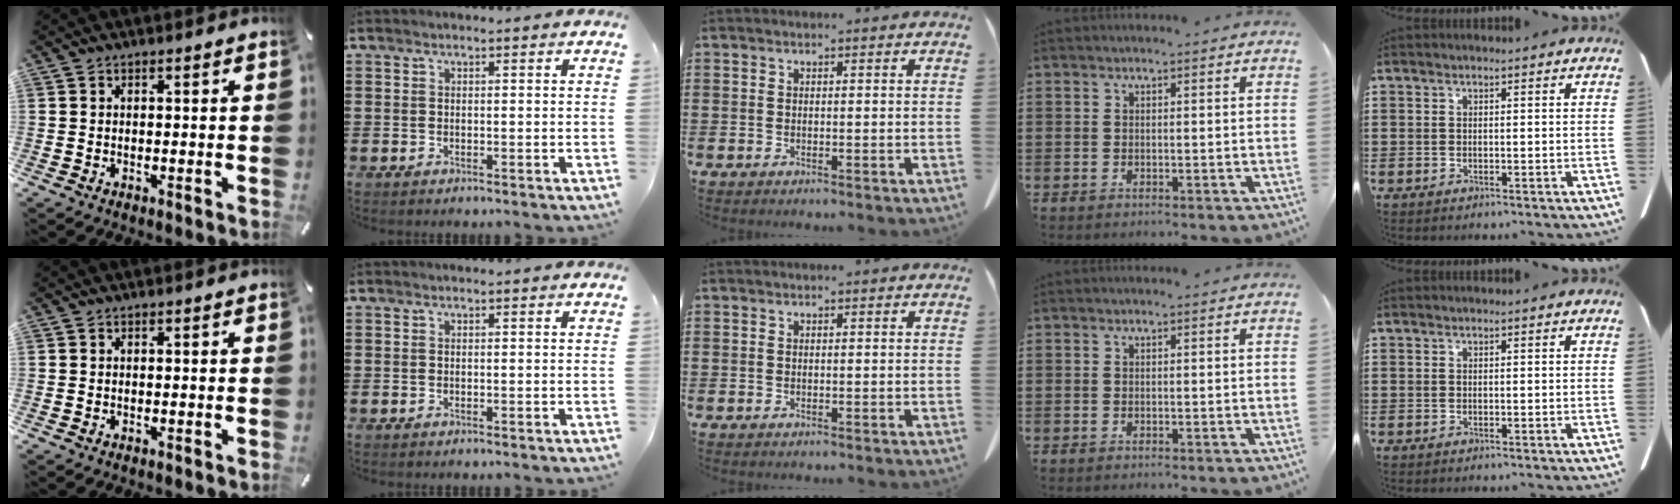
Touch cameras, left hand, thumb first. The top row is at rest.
{}